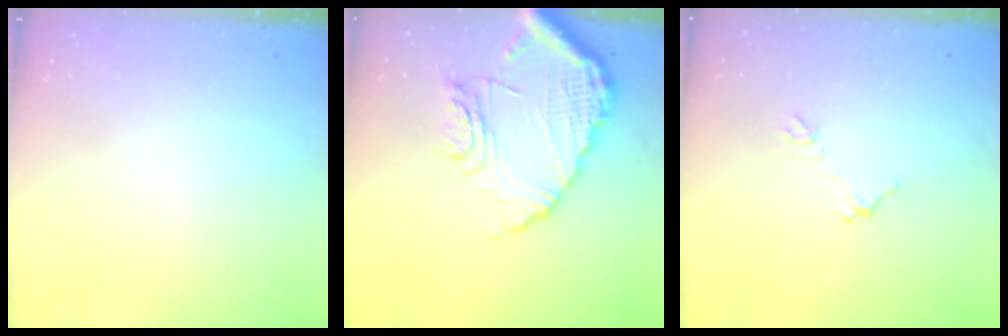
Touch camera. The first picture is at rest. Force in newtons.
{"total": 15.2, "press": 15.1, "slide": 1.5}
{"total": 5.6, "press": 5.6, "slide": 0.3}